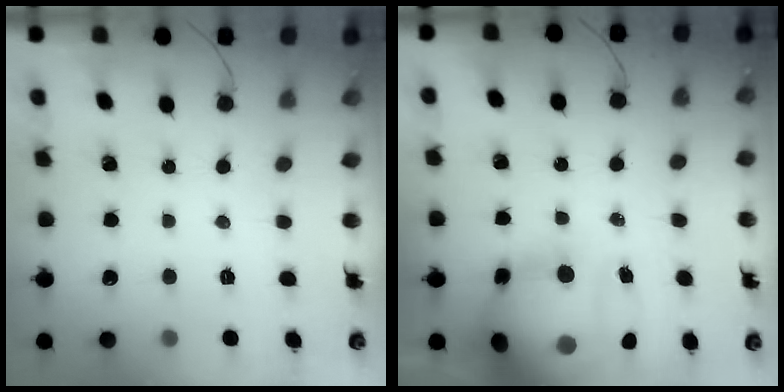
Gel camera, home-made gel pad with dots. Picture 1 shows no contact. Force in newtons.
{"total": 21.5, "press": 20.9, "slide": 4.9}